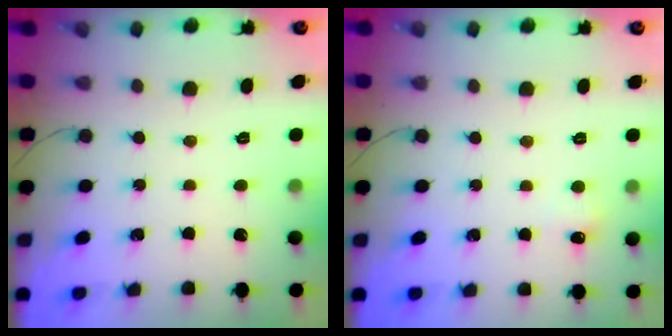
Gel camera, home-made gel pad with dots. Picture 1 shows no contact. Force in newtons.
{"total": 4.6, "press": 4.4, "slide": 1.4}